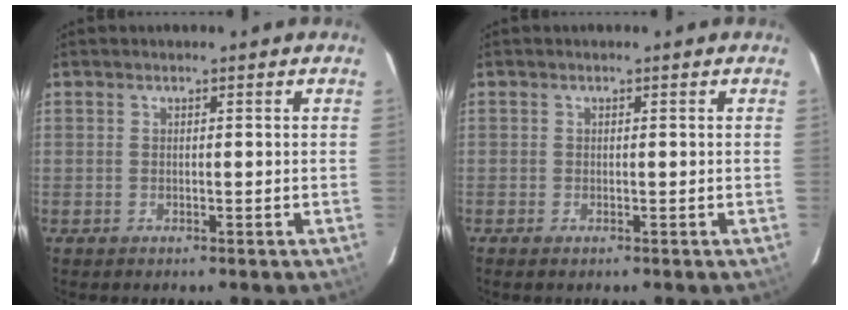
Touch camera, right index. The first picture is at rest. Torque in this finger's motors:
{"motor_torque": [0.68, -0.80, 0.04, 0.01]}